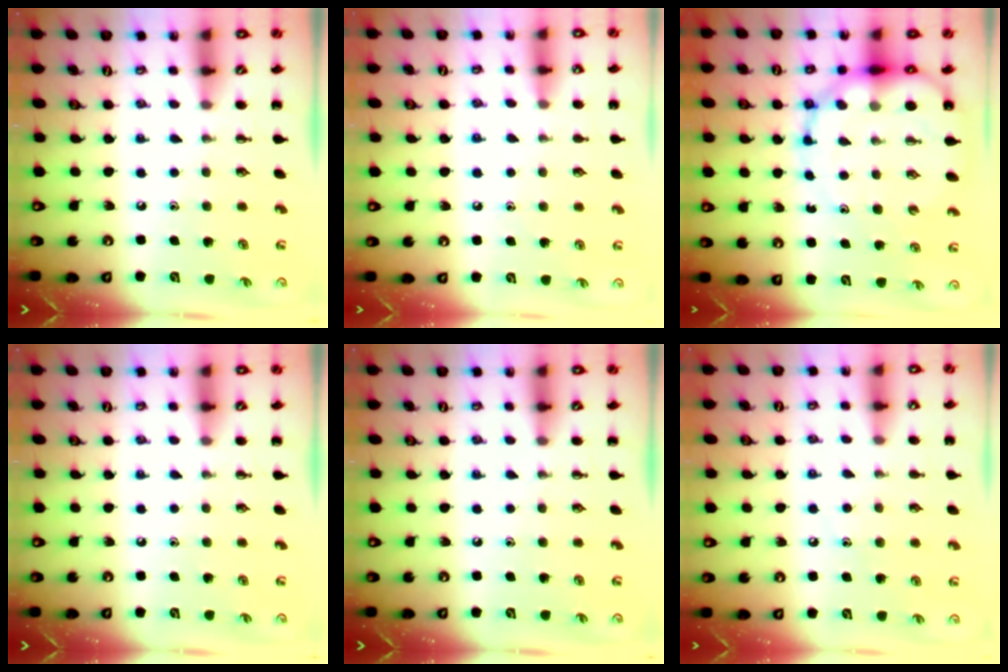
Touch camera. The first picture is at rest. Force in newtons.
{"total": 6.6, "press": 6.3, "slide": 2.1}
{"total": 14.0, "press": 13.5, "slide": 3.7}
{"total": 0.0}
{"total": 0.0}
{"total": 6.7, "press": 6.4, "slide": 1.8}